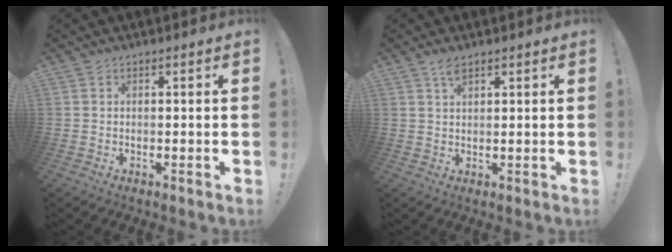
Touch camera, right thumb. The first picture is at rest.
{"total": 3.0, "force": [2.0, 1.0, 1.9], "torque": [-0.029, -0.008, 0.034]}